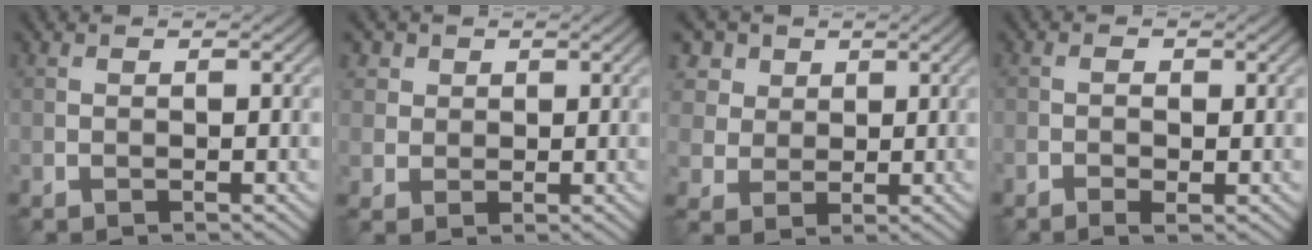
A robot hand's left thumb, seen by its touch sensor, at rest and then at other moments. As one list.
[{"total": 4.0, "force": [1.8, 3.3, 1.2], "torque": [-0.051, -0.004, 0.043]}, {"total": 7.1, "force": [3.4, 5.7, 2.7], "torque": [-0.127, -0.001, 0.069]}, {"total": 1.8, "force": [-0.7, 0.7, 1.5], "torque": [-0.029, -0.001, -0.014]}]